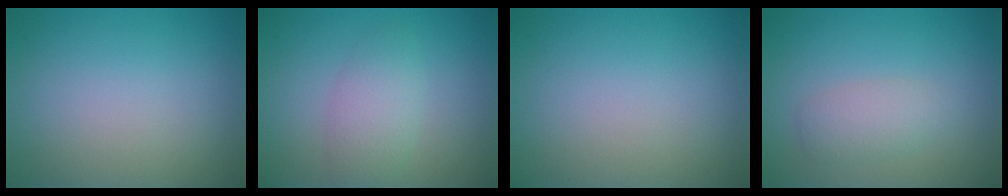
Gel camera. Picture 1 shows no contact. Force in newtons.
{"total": 2.8, "press": 2.8, "slide": 0.2}
{"total": 0.0}
{"total": 2.1, "press": 2.1, "slide": 0.1}